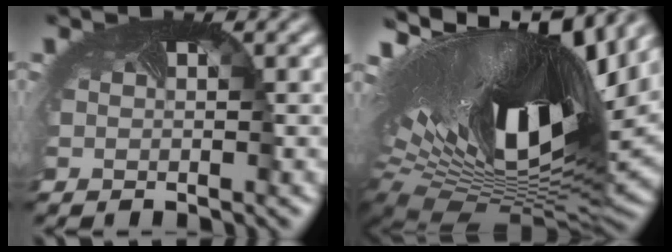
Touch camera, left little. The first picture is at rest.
{"total": 19.2, "force": [6.4, 9.1, 15.6], "torque": [-0.303, 0.030, 0.100]}